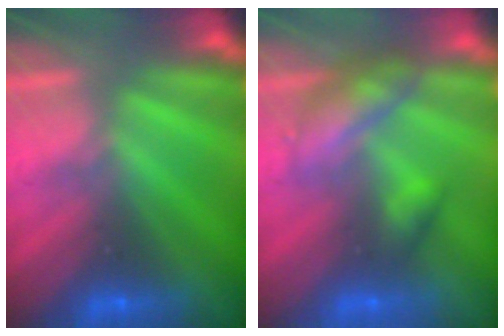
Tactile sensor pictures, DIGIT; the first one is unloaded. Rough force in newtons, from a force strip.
{"total": 2.6}